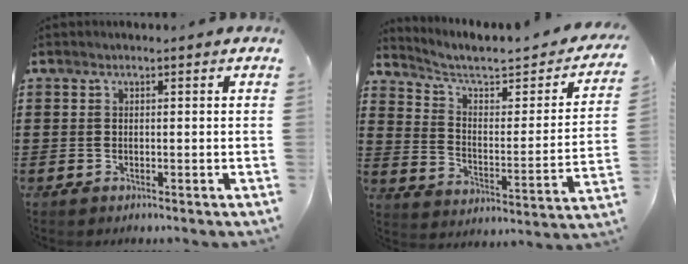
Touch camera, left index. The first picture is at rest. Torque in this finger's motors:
{"motor_torque": [2.14, 0.00, 0.02, 0.00]}